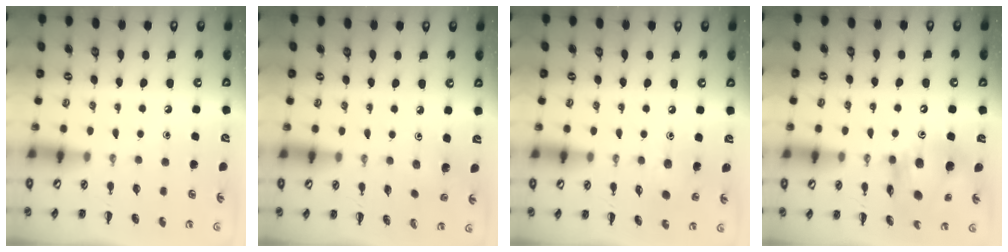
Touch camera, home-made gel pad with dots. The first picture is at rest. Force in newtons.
{"total": 2.6, "press": 2.4, "slide": 0.8}
{"total": 6.5, "press": 6.5, "slide": 0.6}
{"total": 14.1, "press": 13.5, "slide": 4.0}